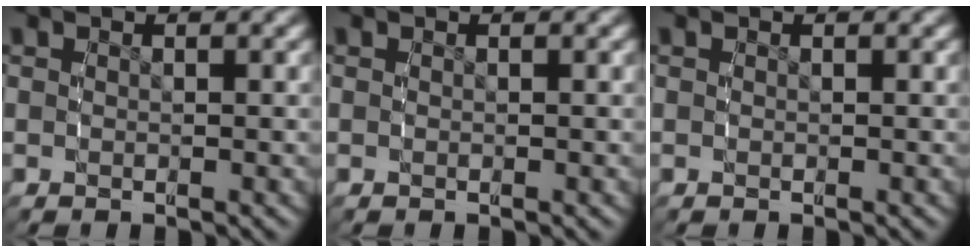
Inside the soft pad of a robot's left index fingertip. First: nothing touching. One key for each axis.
{"total": 0.0}
{"total": 0.0}